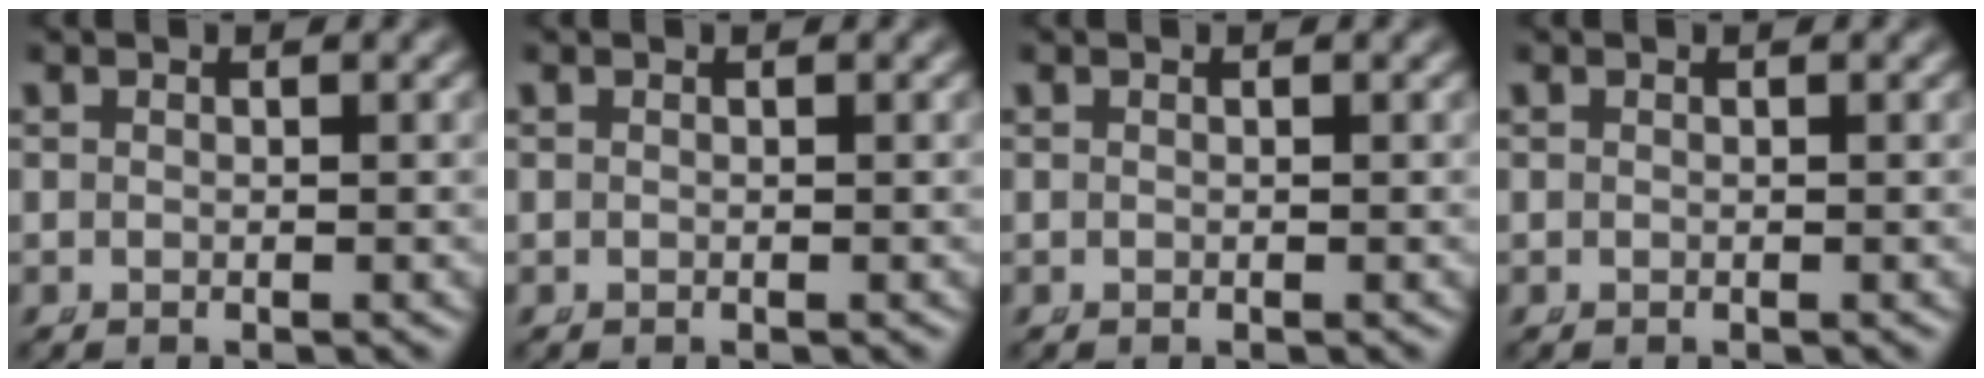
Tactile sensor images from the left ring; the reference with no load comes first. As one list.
[{"total": 0.0}, {"total": 0.0}, {"total": 0.0}]